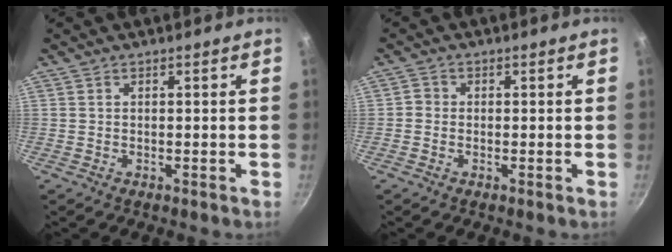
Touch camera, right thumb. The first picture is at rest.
{"total": 1.4, "force": [-0.6, 1.2, 0.4], "torque": [-0.001, 0.006, -0.015]}